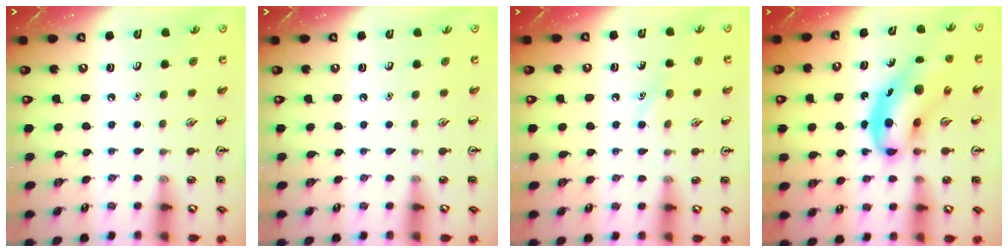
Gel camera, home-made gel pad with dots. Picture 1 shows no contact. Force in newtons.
{"total": 0.0}
{"total": 6.6, "press": 6.3, "slide": 2.0}
{"total": 11.3, "press": 10.9, "slide": 3.1}